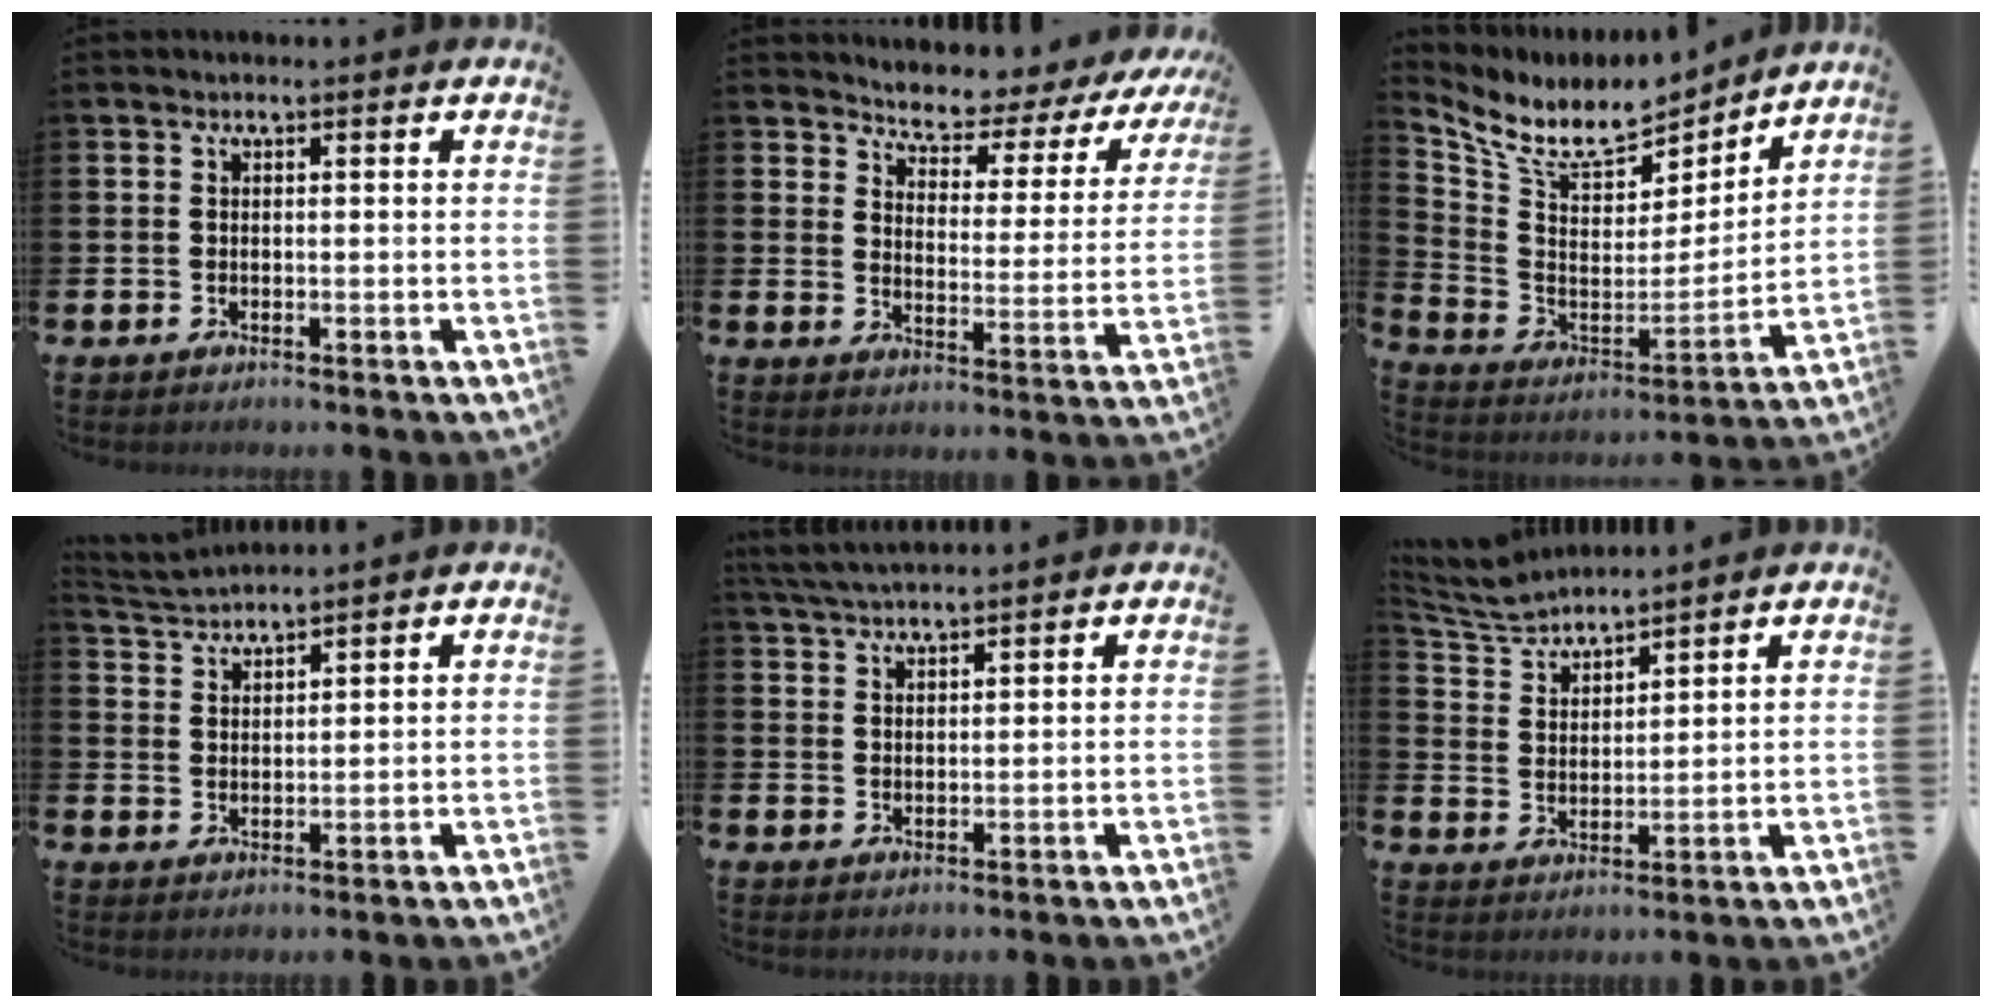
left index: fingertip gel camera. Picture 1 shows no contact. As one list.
[{"total": 4.5, "force": [4.3, 1.3, 0.4], "torque": [-0.025, -0.046, 0.064]}, {"total": 9.5, "force": [8.3, 3.5, 3.1], "torque": [-0.097, -0.061, 0.144]}, {"total": 3.1, "force": [3.1, 0.0, -0.1], "torque": [-0.009, -0.016, 0.057]}, {"total": 3.6, "force": [3.5, 0.1, 0.8], "torque": [-0.029, -0.010, 0.067]}, {"total": 5.5, "force": [5.4, 0.5, 0.5], "torque": [-0.031, -0.029, 0.098]}]